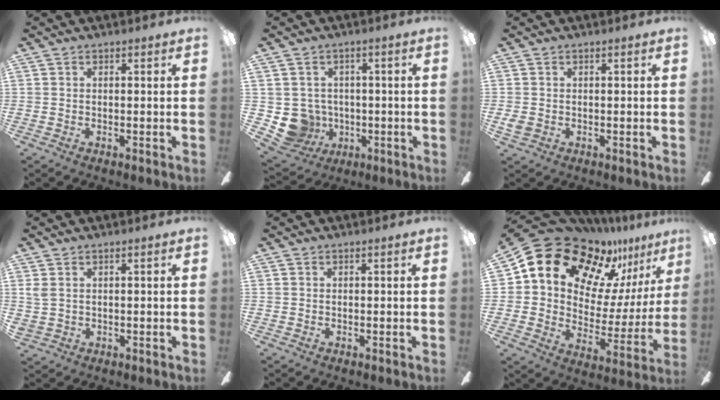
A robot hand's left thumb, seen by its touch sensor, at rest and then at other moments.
{"total": 7.8, "force": [-1.0, 7.5, 1.7], "torque": [-0.074, 0.001, -0.013]}
{"total": 1.7, "force": [-0.8, 1.3, 0.9], "torque": [-0.015, 0.003, -0.013]}
{"total": 2.3, "force": [0.9, 1.5, 1.5], "torque": [-0.032, 0.003, 0.016]}
{"total": 0.0}
{"total": 18.5, "force": [12.3, 11.5, 7.7], "torque": [-0.139, -0.083, 0.222]}